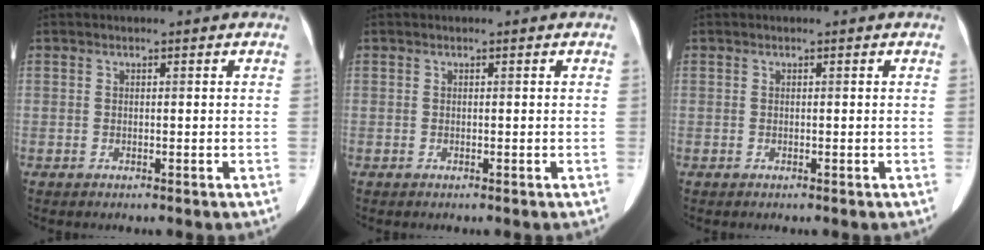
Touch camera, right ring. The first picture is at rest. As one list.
[{"total": 0.0}, {"total": 0.0}]